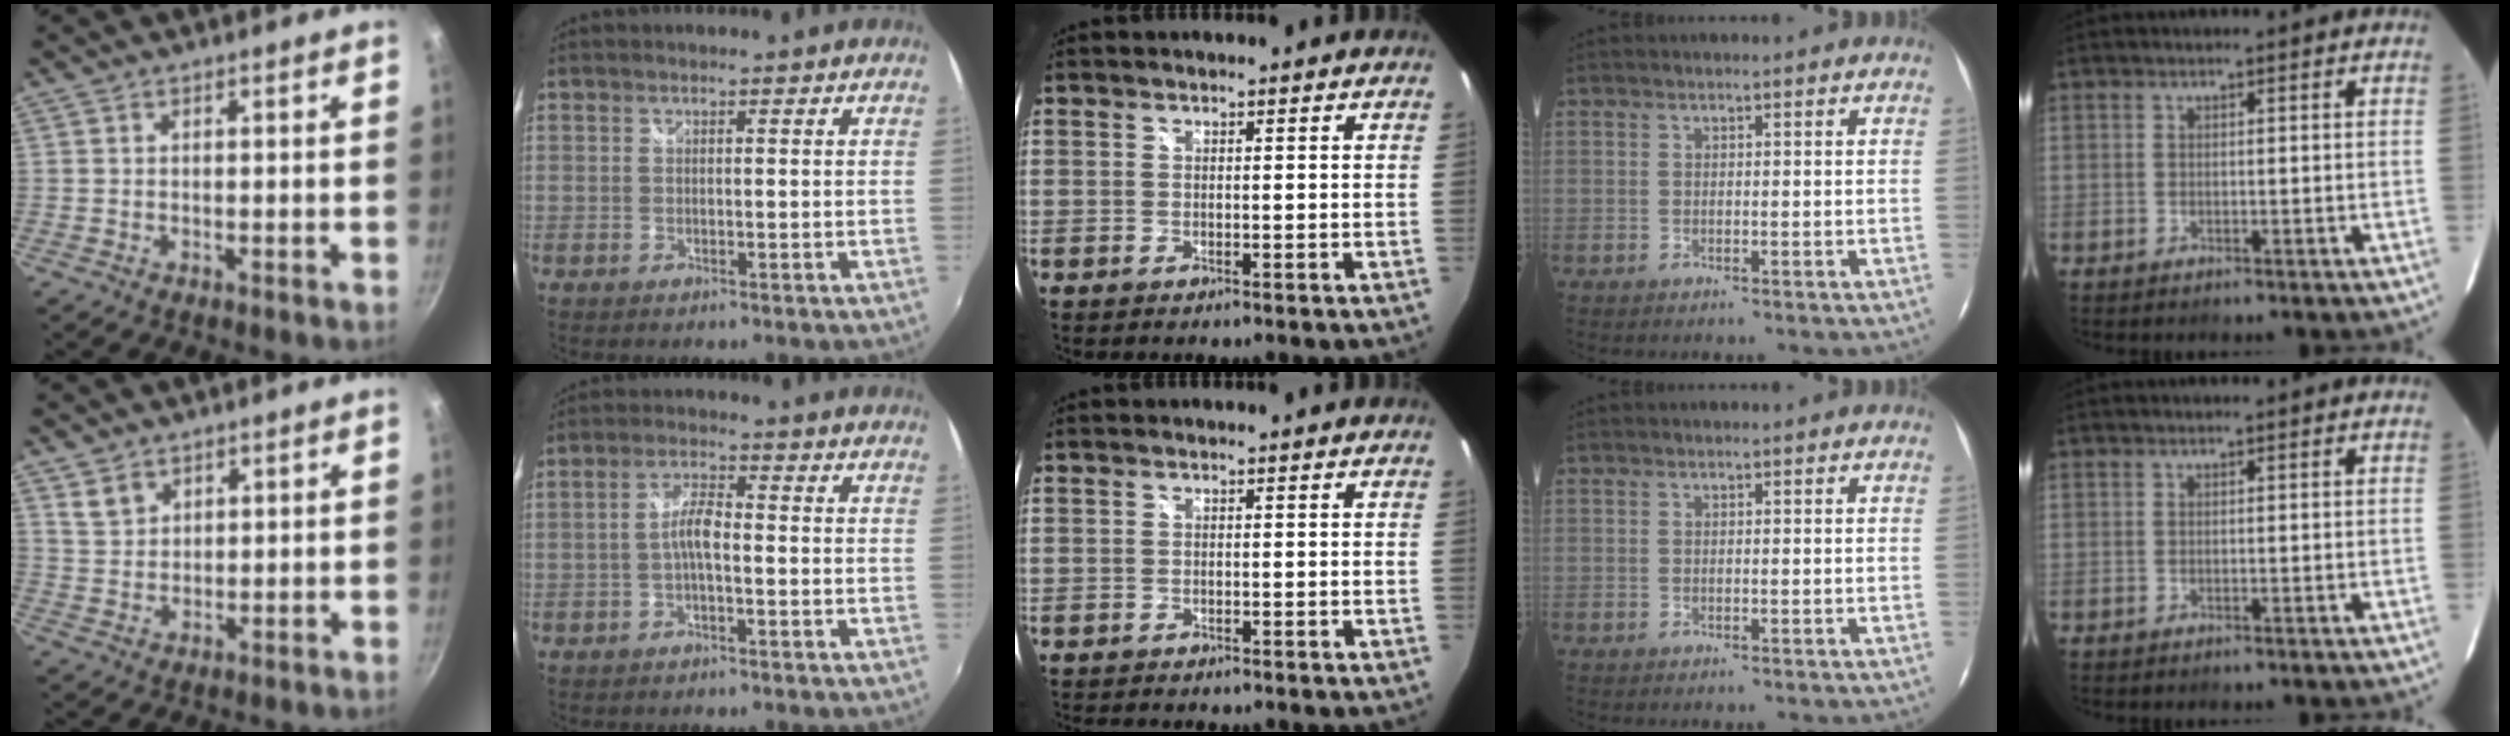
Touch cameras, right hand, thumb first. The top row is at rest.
{"thumb": {"total": 3.9, "force": [2.3, 2.8, 1.4], "torque": [-0.012, -0.003, 0.048]}, "index": {"total": 3.9, "force": [-1.2, 1.0, 3.5], "torque": [-0.072, 0.011, -0.026]}, "middle": {"total": 2.2, "force": [-2.0, 0.5, 0.6], "torque": [-0.016, -0.006, -0.031]}}